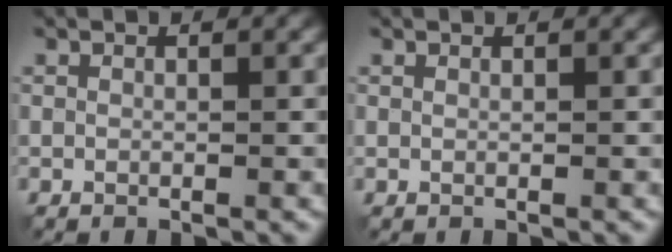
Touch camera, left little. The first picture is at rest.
{"total": 0.0}